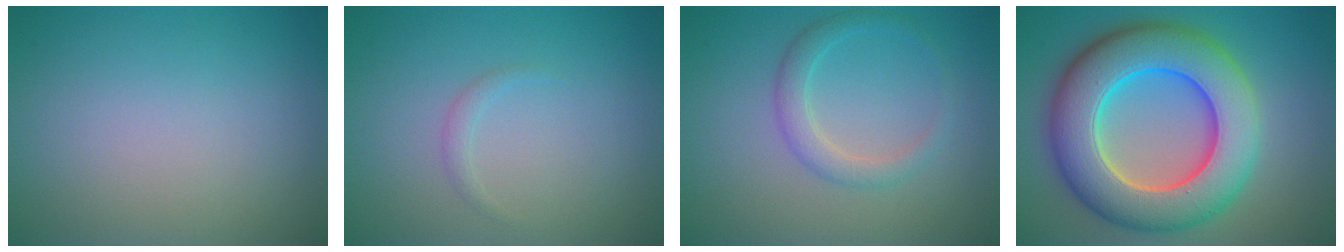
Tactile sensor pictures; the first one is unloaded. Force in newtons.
{"total": 0.8, "press": 0.8, "slide": 0.0}
{"total": 2.2, "press": 2.2, "slide": 0.1}
{"total": 11.9, "press": 11.9, "slide": 0.2}